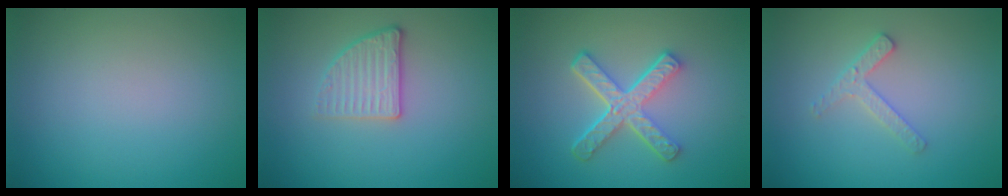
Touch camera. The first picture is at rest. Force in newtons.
{"total": 2.6, "press": 2.3, "slide": 1.3}
{"total": 5.1, "press": 3.6, "slide": 3.5}
{"total": 1.9, "press": 1.8, "slide": 0.4}